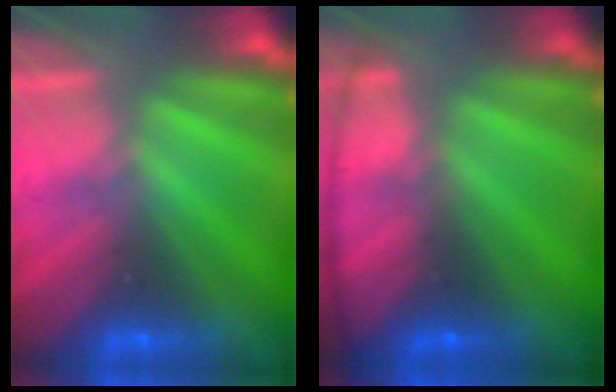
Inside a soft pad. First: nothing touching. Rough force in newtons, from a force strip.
{"total": 8.1}